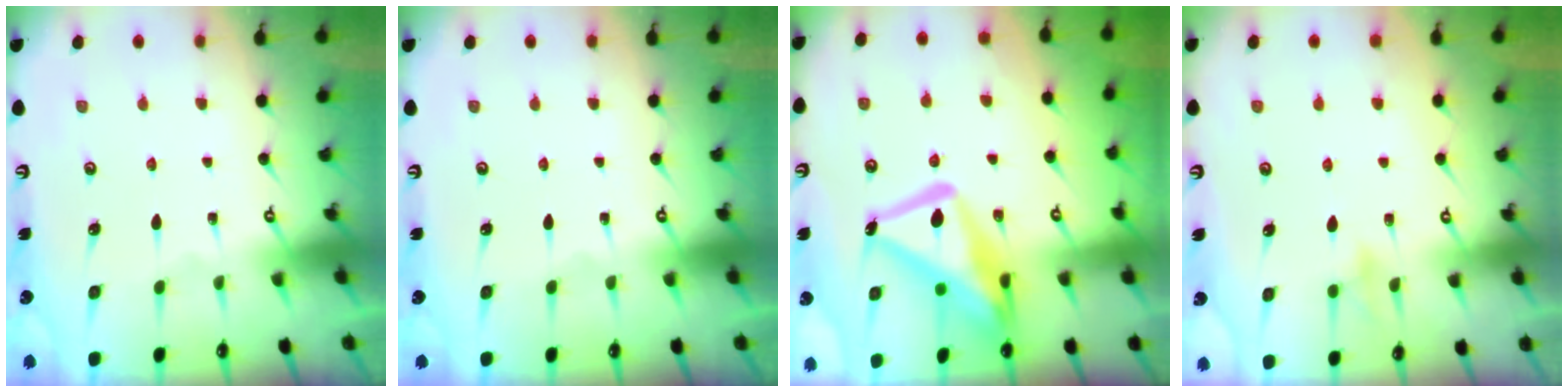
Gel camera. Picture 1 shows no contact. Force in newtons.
{"total": 0.0}
{"total": 17.2, "press": 17.1, "slide": 1.6}
{"total": 7.5, "press": 7.4, "slide": 0.6}